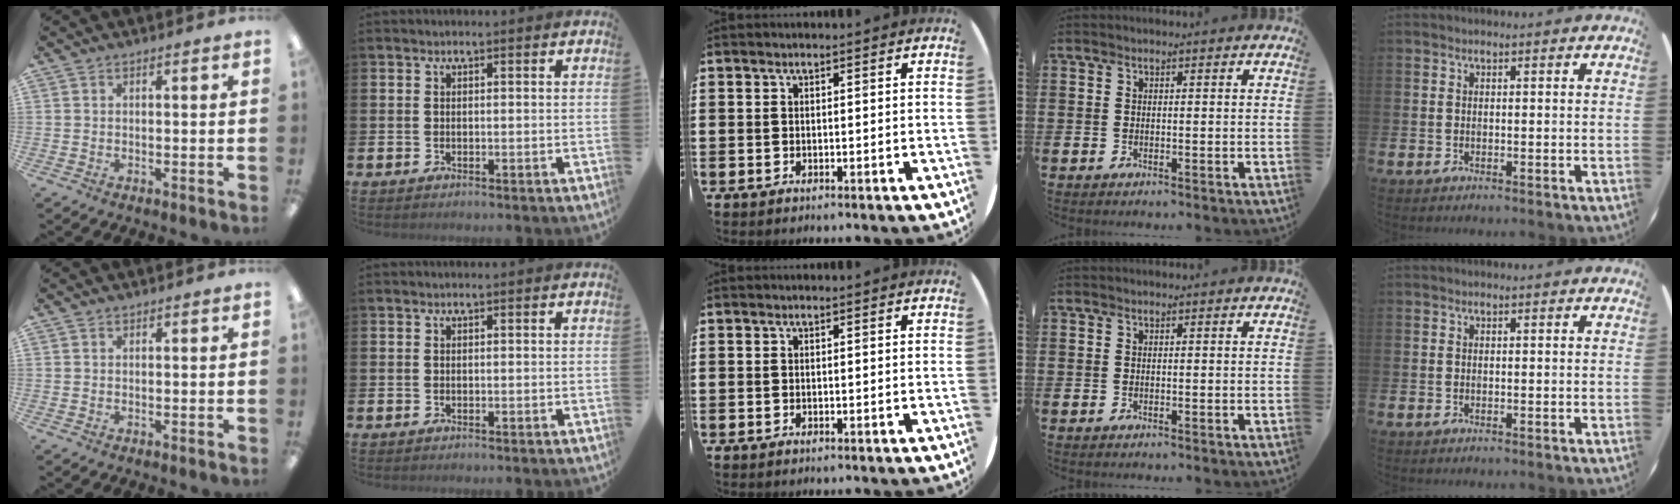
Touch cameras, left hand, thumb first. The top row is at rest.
{}